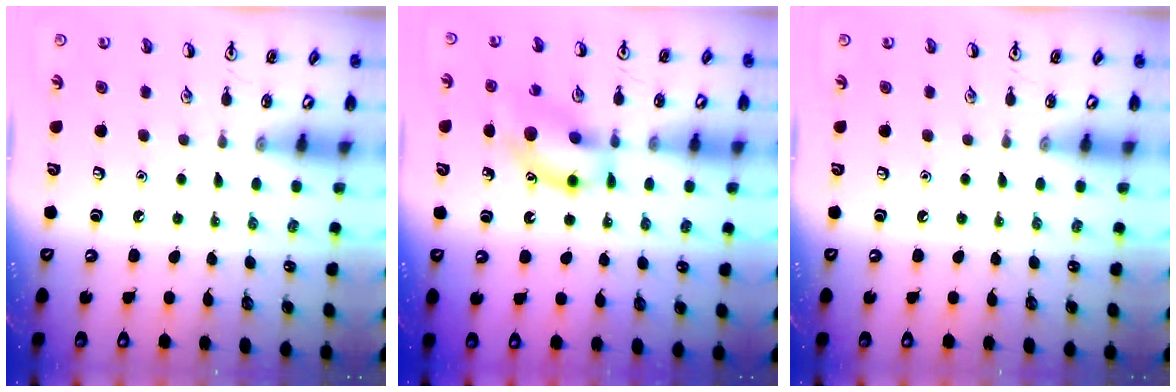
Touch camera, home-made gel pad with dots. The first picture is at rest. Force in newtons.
{"total": 13.3, "press": 13.1, "slide": 2.2}
{"total": 0.0}